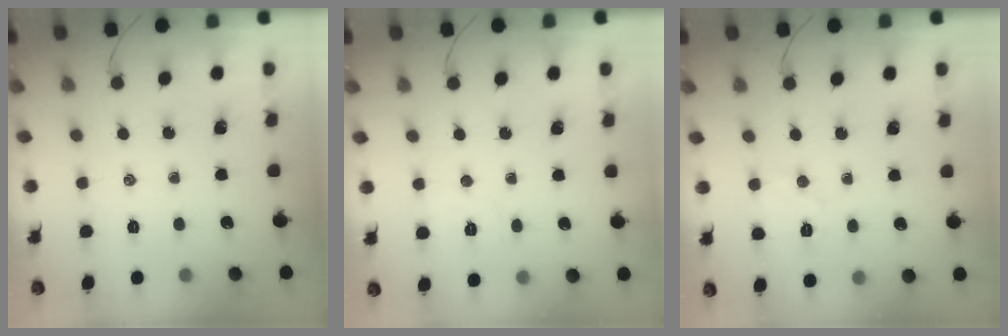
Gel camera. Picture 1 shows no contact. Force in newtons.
{"total": 4.6, "press": 4.5, "slide": 1.0}
{"total": 6.5, "press": 6.4, "slide": 1.2}